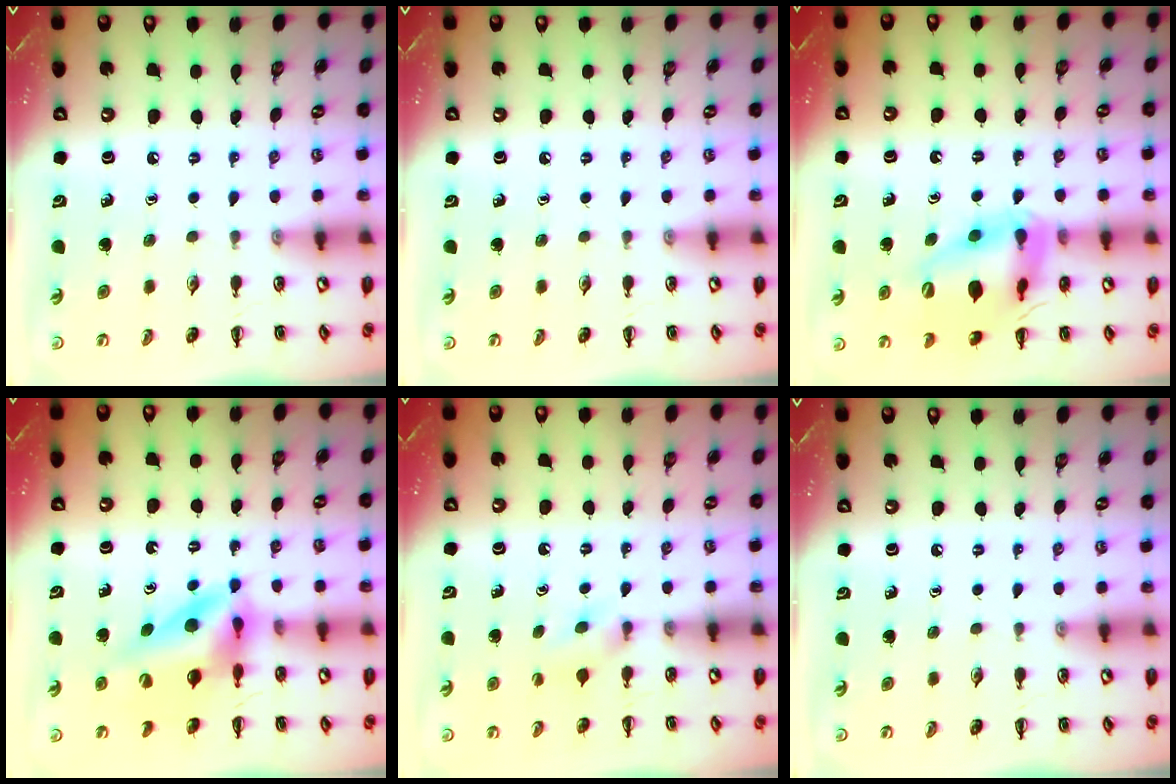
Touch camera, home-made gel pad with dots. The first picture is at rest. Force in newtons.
{"total": 0.0}
{"total": 18.1, "press": 17.9, "slide": 2.2}
{"total": 11.4, "press": 10.7, "slide": 3.9}
{"total": 4.5, "press": 4.3, "slide": 1.5}
{"total": 0.0}